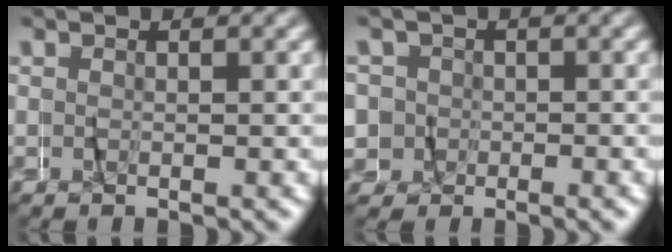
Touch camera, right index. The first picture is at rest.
{"total": 6.4, "force": [0.4, 6.2, 1.7], "torque": [-0.044, 0.004, -0.008]}